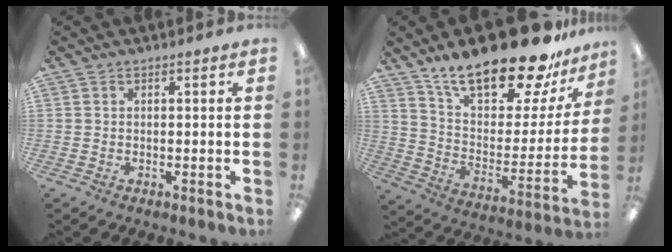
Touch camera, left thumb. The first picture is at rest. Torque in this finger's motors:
{"motor_torque": [0.39, 0.36, 1.50, -1.27, 0.17]}